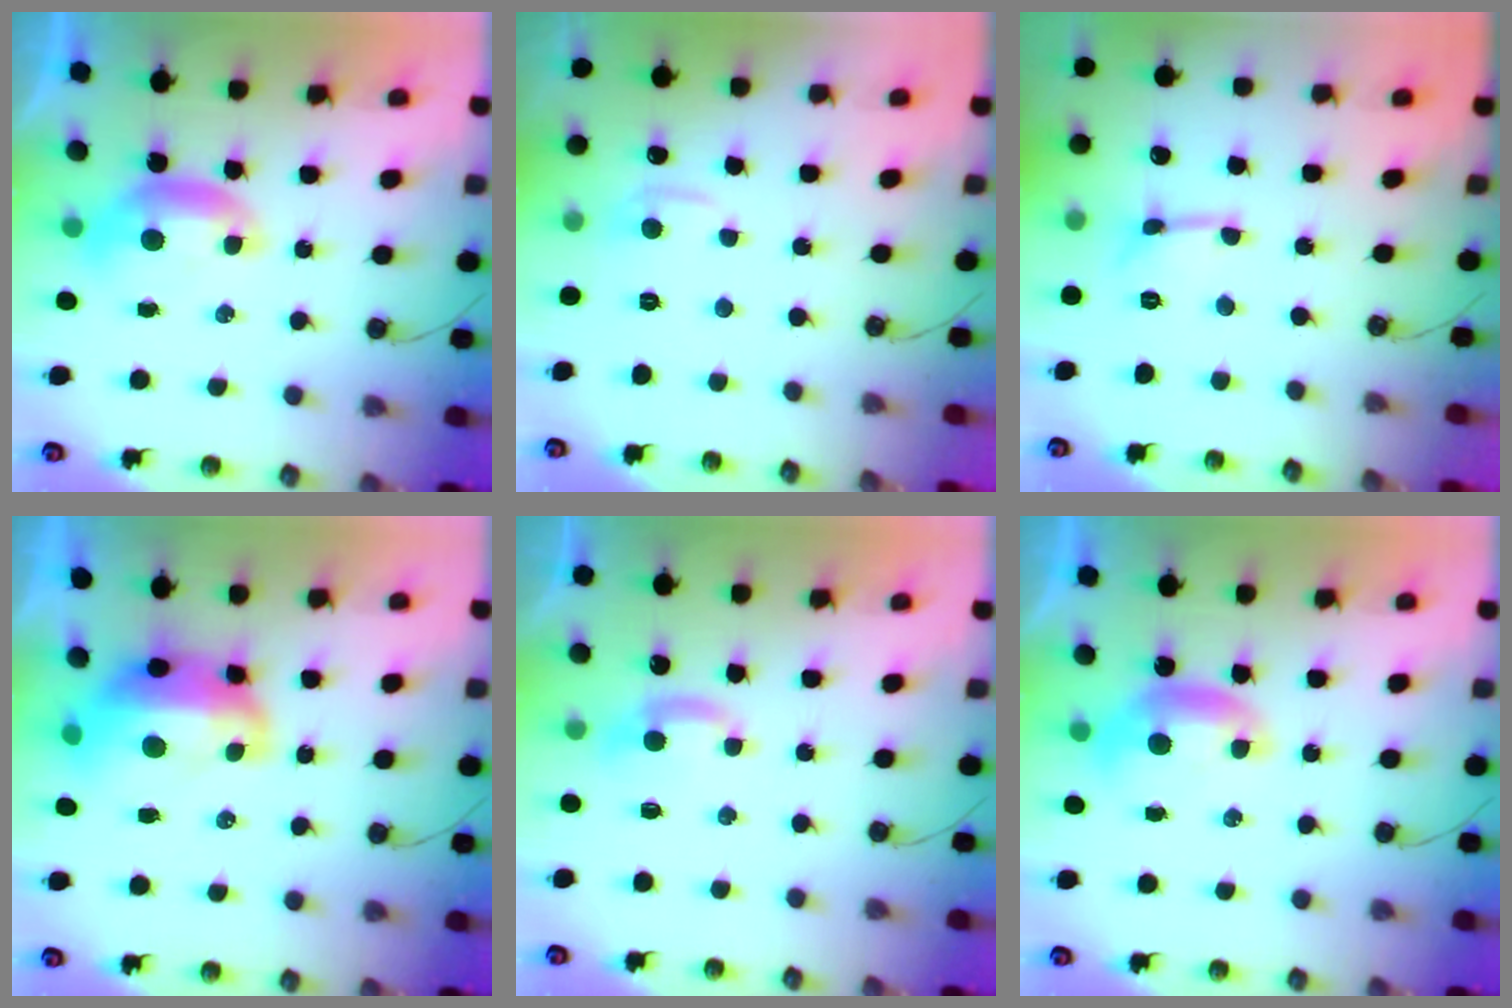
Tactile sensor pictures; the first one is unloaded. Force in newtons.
{"total": 1.0, "press": 0.4, "slide": 0.9}
{"total": 2.1, "press": 2.1, "slide": 0.5}
{"total": 6.2, "press": 6.1, "slide": 1.1}
{"total": 1.9, "press": 1.9, "slide": 0.5}
{"total": 0.0}